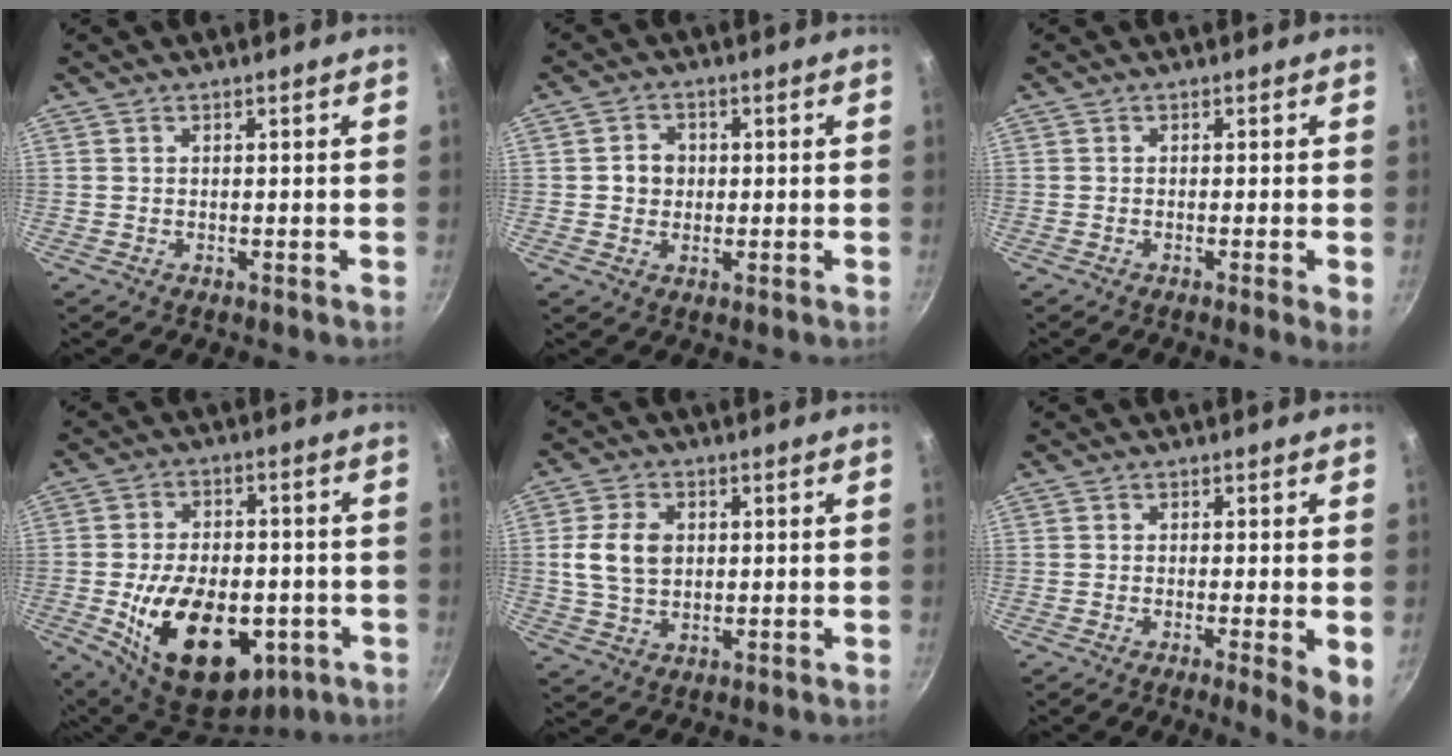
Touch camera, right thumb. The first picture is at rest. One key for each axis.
{"total": 4.0, "fx": 0.1, "fy": 3.6, "fz": 1.8, "tx": -0.007, "ty": 0.006, "tz": -0.002}
{"total": 2.5, "fx": -0.7, "fy": 0.1, "fz": 2.4, "tx": -0.038, "ty": -0.006, "tz": -0.012}
{"total": 20.1, "fx": -5.4, "fy": 12.0, "fz": 15.2, "tx": -0.219, "ty": 0.008, "tz": -0.068}
{"total": 8.0, "fx": 1.0, "fy": 5.8, "fz": 5.5, "tx": -0.092, "ty": 0.006, "tz": 0.018}
{"total": 5.1, "fx": -1.1, "fy": 0.5, "fz": 4.9, "tx": -0.062, "ty": -0.005, "tz": -0.016}